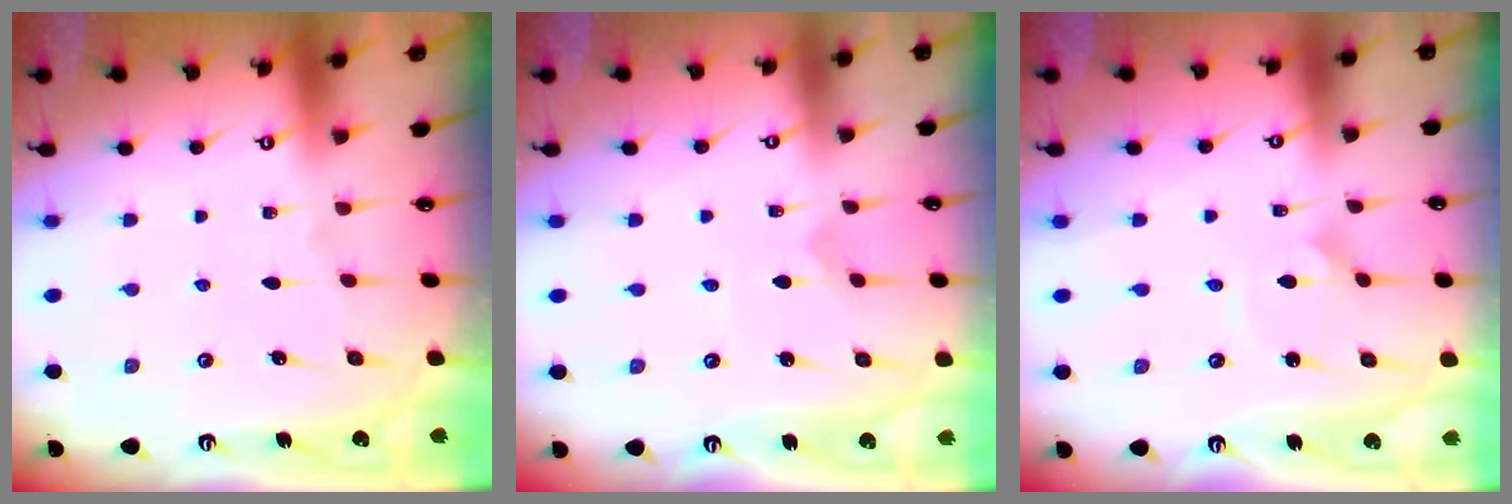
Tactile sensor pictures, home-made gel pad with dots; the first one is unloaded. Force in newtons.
{"total": 0.6, "press": 0.6, "slide": 0.0}
{"total": 1.8, "press": 1.8, "slide": 0.1}